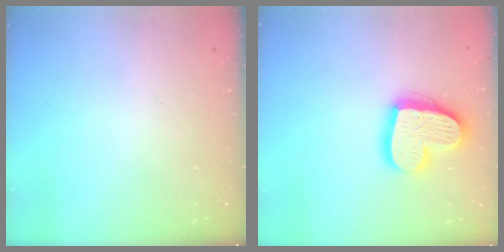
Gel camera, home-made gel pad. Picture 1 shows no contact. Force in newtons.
{"total": 17.9, "press": 17.9, "slide": 1.4}